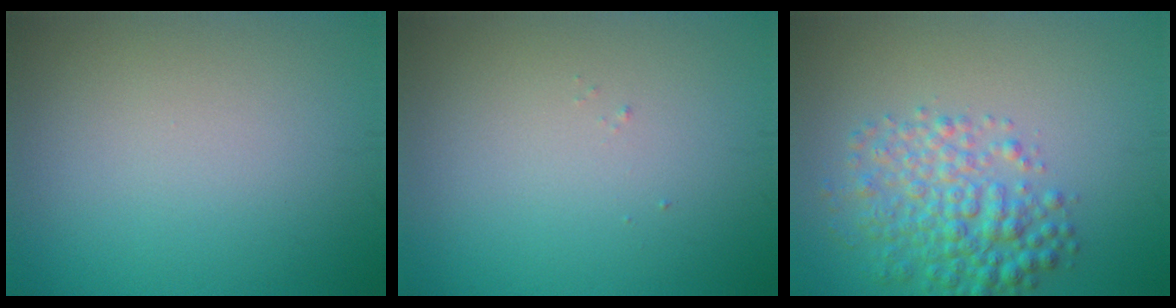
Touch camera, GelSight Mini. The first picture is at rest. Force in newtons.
{"total": 0.0}
{"total": 4.8, "press": 4.8, "slide": 0.1}